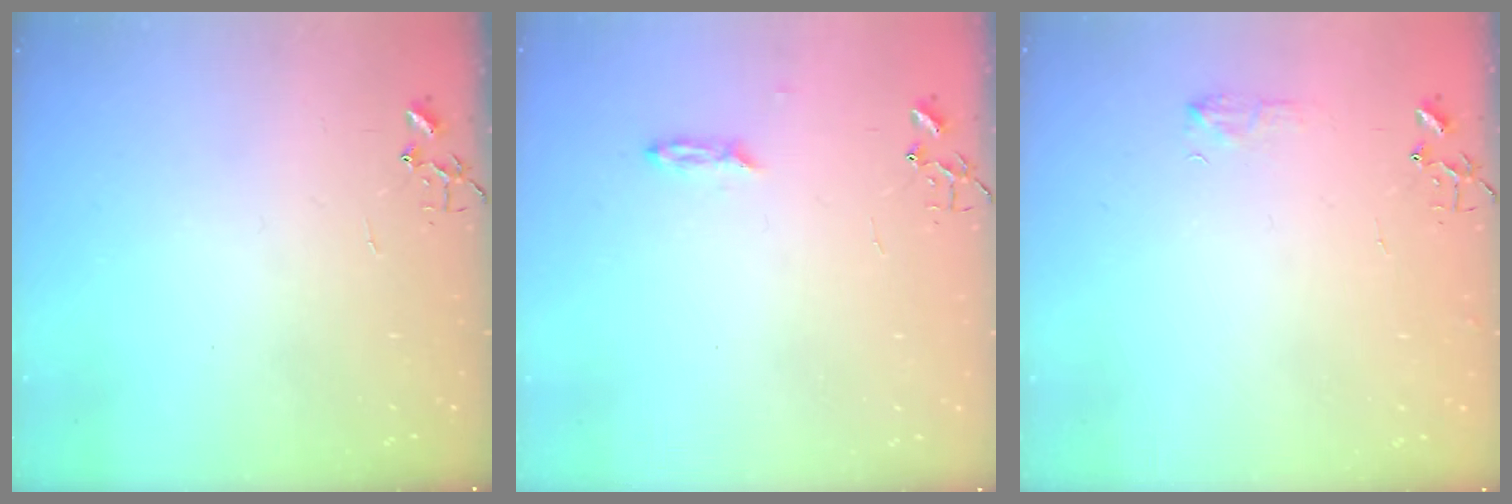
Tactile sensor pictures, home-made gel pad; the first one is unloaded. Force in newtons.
{"total": 2.3, "press": 2.2, "slide": 0.4}
{"total": 6.4, "press": 6.3, "slide": 0.9}